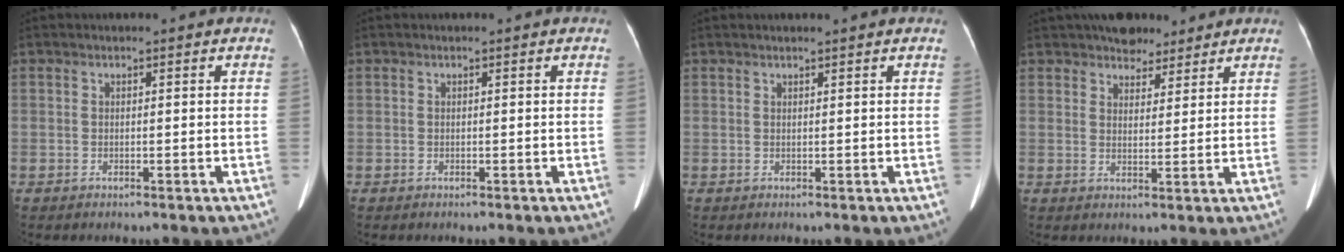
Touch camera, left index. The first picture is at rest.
{"total": 0.0}
{"total": 1.3, "force": [1.1, -0.2, 0.6], "torque": [-0.010, 0.013, 0.024]}
{"total": 5.6, "force": [4.5, 2.6, 2.0], "torque": [-0.028, 0.014, 0.078]}